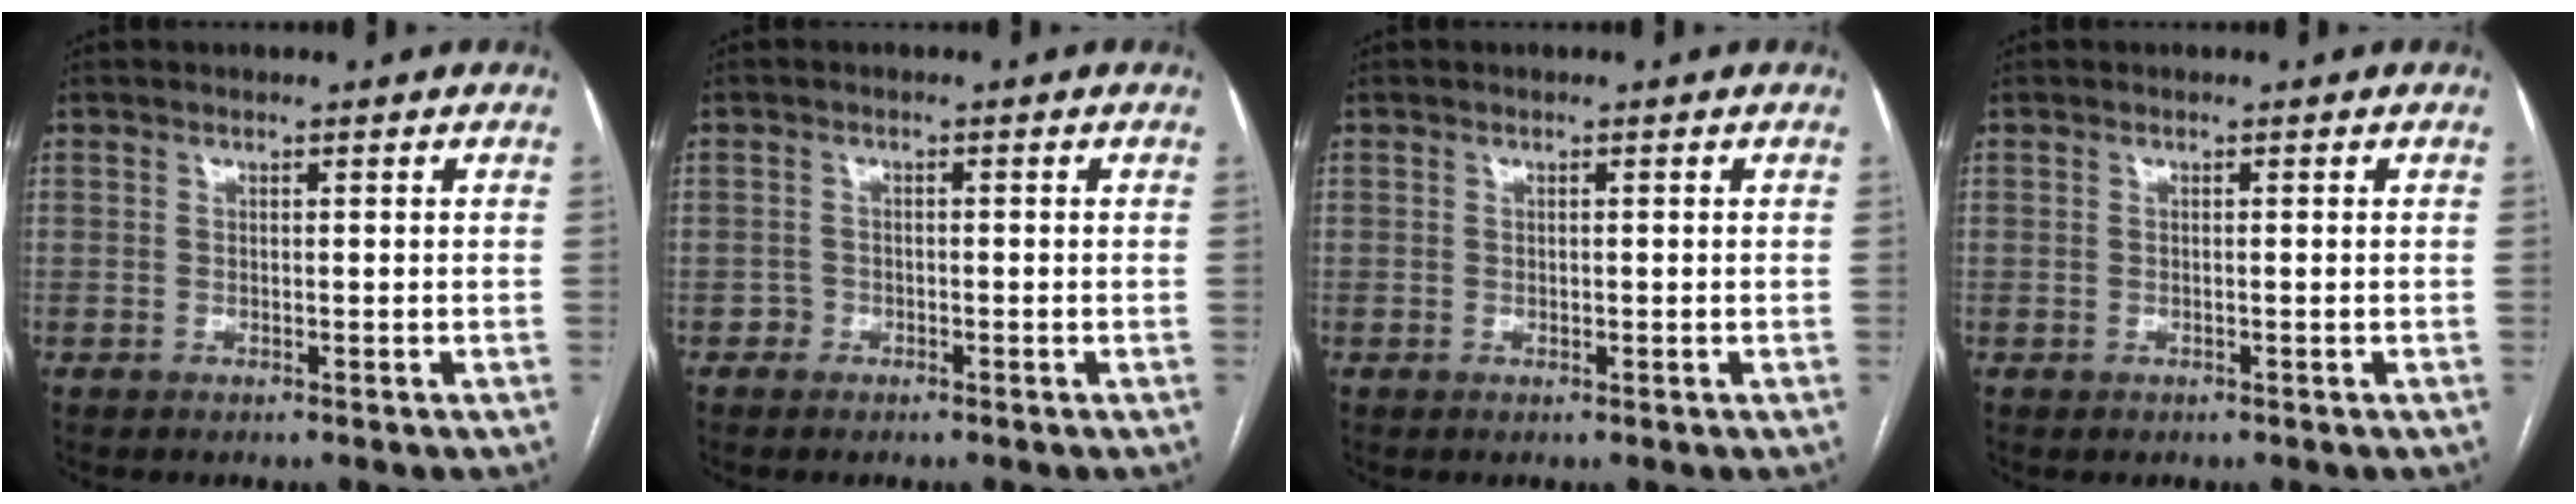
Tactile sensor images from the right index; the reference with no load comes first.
{"total": 1.4, "force": [-0.8, 1.1, -0.2], "torque": [0.004, 0.007, -0.021]}
{"total": 0.5, "force": [0.0, 0.4, 0.3], "torque": [-0.003, 0.001, 0.001]}
{"total": 0.0}